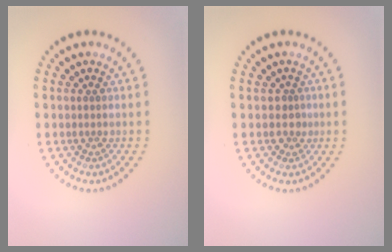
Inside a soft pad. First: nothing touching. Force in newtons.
{"total": 1.1, "press": 0.7, "slide": 0.8}